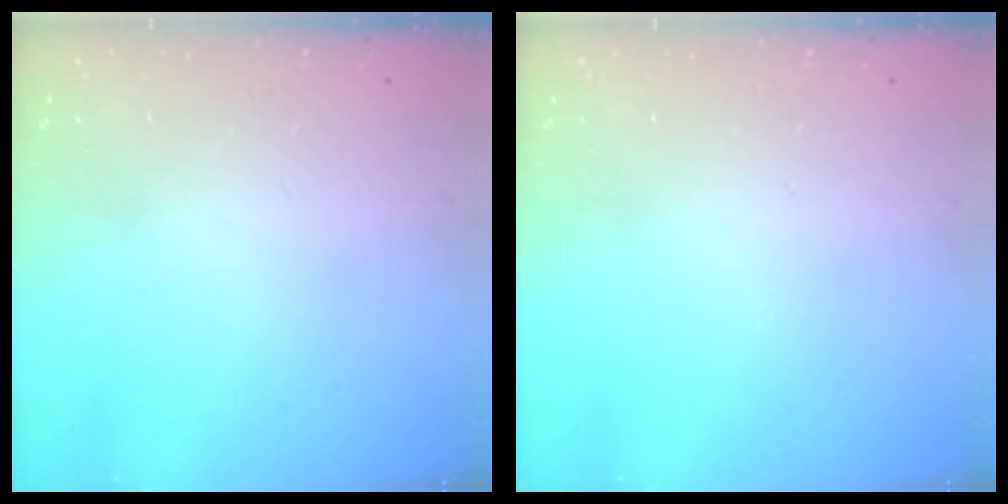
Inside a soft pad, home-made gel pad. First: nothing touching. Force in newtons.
{"total": 0.0}